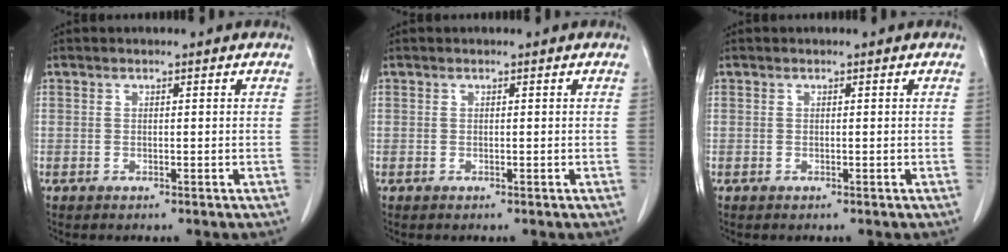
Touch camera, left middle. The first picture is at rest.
{"total": 0.0}
{"total": 0.0}